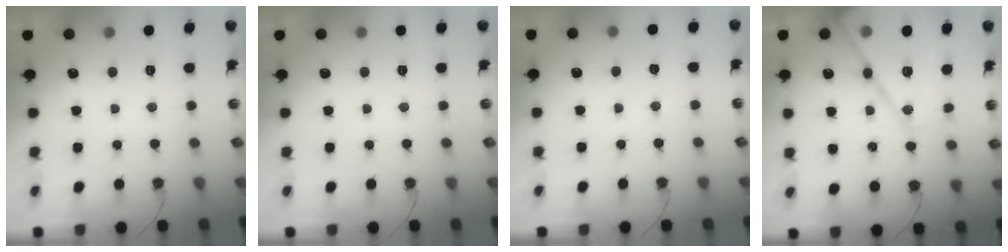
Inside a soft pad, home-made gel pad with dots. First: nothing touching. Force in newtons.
{"total": 0.0}
{"total": 4.5, "press": 4.4, "slide": 0.7}
{"total": 16.3, "press": 16.2, "slide": 1.2}